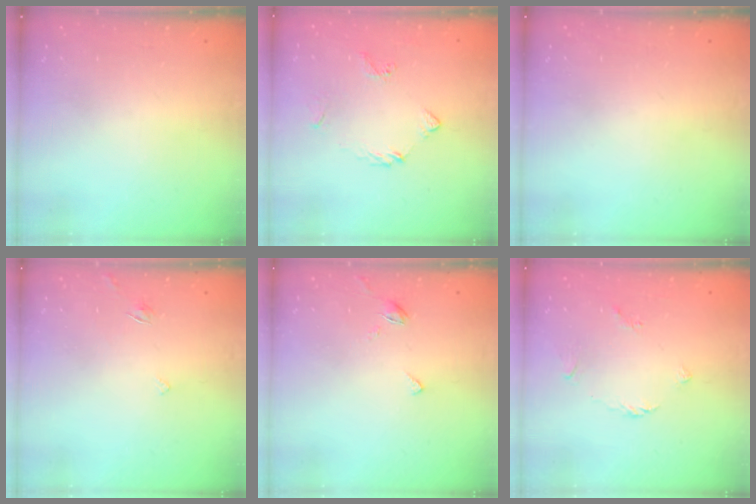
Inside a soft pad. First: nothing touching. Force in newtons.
{"total": 4.4, "press": 4.3, "slide": 0.7}
{"total": 0.0}
{"total": 2.8, "press": 2.8, "slide": 0.3}
{"total": 3.1, "press": 3.1, "slide": 0.4}
{"total": 3.0, "press": 3.0, "slide": 0.6}